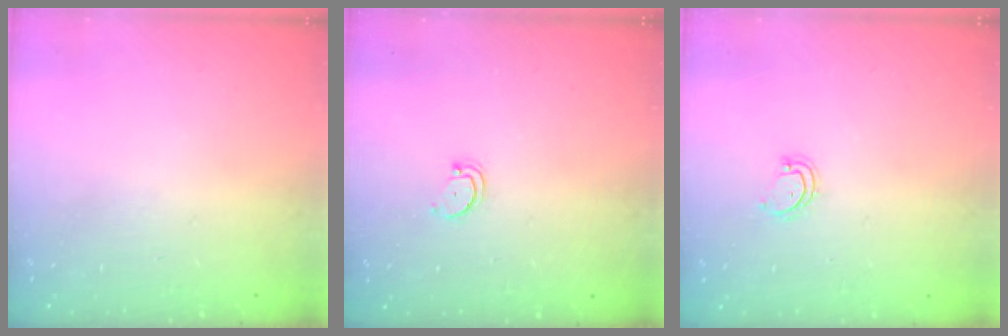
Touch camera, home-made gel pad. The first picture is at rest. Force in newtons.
{"total": 2.3, "press": 2.3, "slide": 0.2}
{"total": 2.8, "press": 2.8, "slide": 0.3}